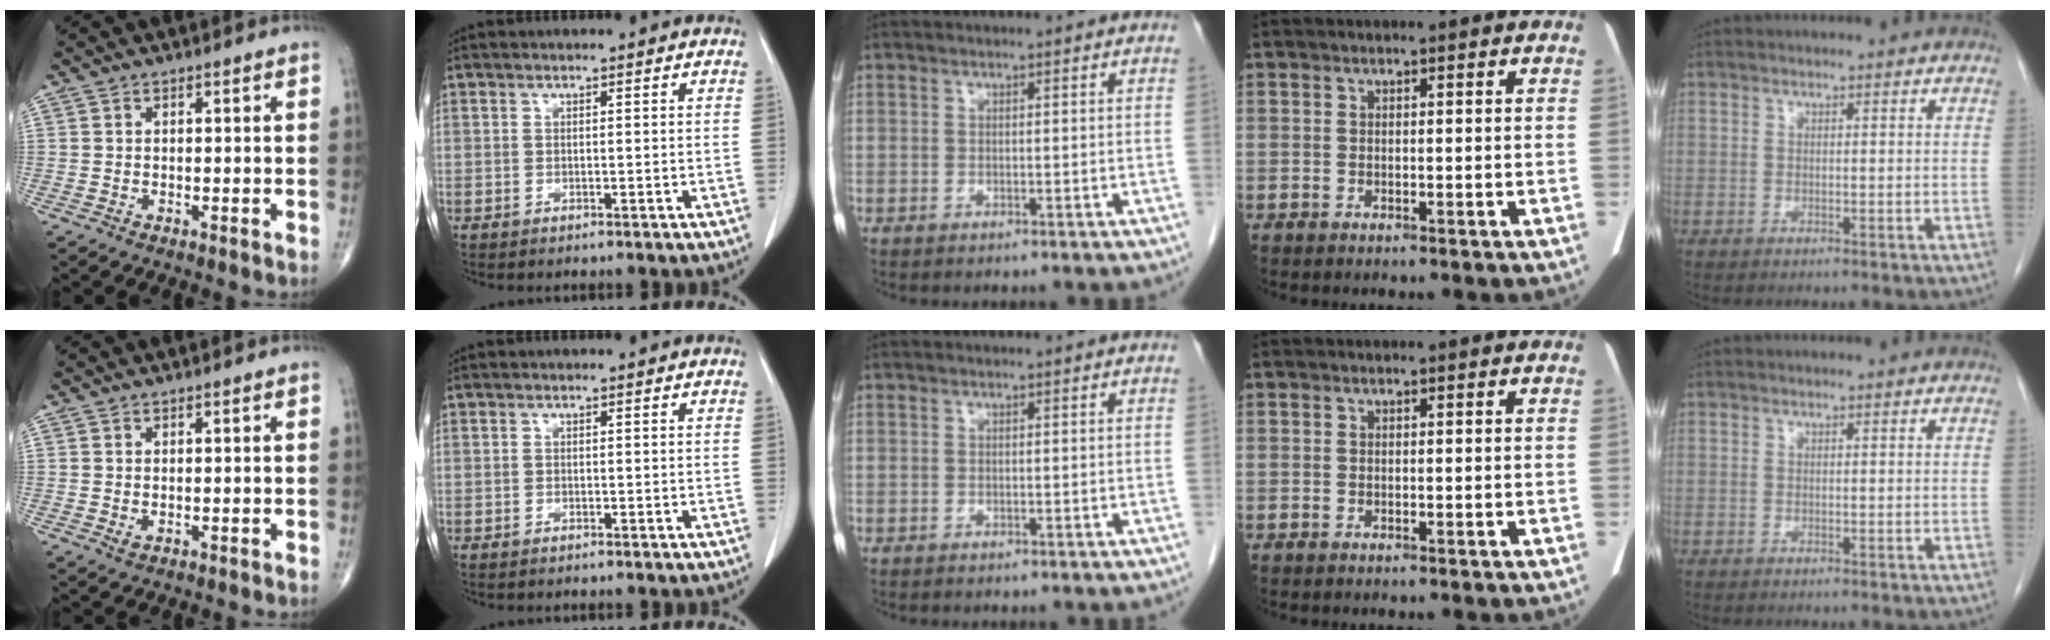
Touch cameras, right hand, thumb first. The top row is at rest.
{"thumb": {"total": 0.9, "force": [0.0, 0.5, 0.7], "torque": [-0.016, 0.001, 0.005]}}